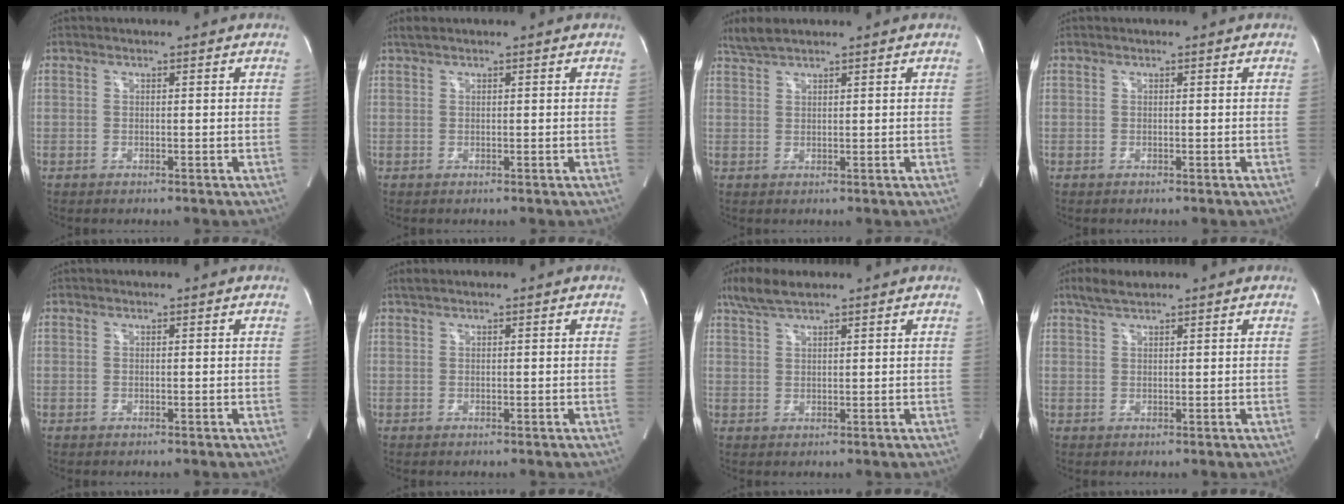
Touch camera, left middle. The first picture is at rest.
{"total": 1.2, "force": [1.0, 0.2, 0.7], "torque": [-0.019, 0.015, 0.023]}
{"total": 2.8, "force": [2.6, 0.2, 1.2], "torque": [-0.032, 0.016, 0.056]}
{"total": 0.0}
{"total": 0.0}
{"total": 0.9, "force": [0.7, 0.1, 0.5], "torque": [-0.016, 0.015, 0.019]}
{"total": 4.9, "force": [3.8, 0.9, 2.9], "torque": [-0.069, 0.020, 0.077]}
{"total": 3.0, "force": [2.4, 0.6, 1.7], "torque": [-0.042, 0.014, 0.049]}